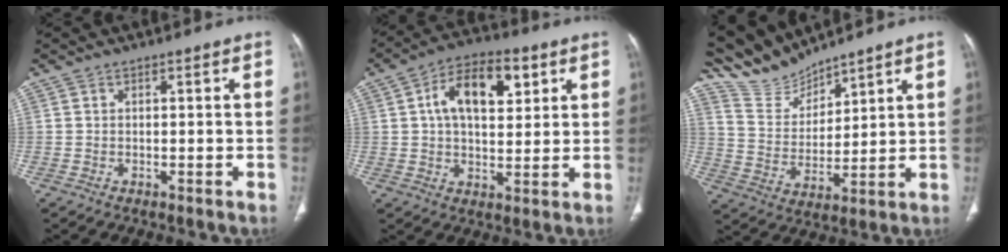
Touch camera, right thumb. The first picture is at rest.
{"total": 13.5, "force": [4.3, 7.5, 10.4], "torque": [-0.146, 0.005, 0.066]}
{"total": 9.2, "force": [9.1, 1.4, 0.4], "torque": [-0.003, -0.051, 0.201]}